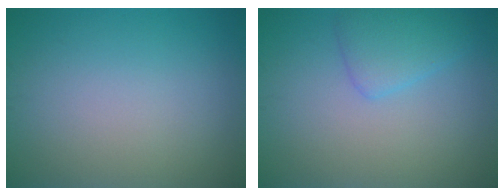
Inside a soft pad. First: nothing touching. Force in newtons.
{"total": 2.6, "press": 2.6, "slide": 0.1}